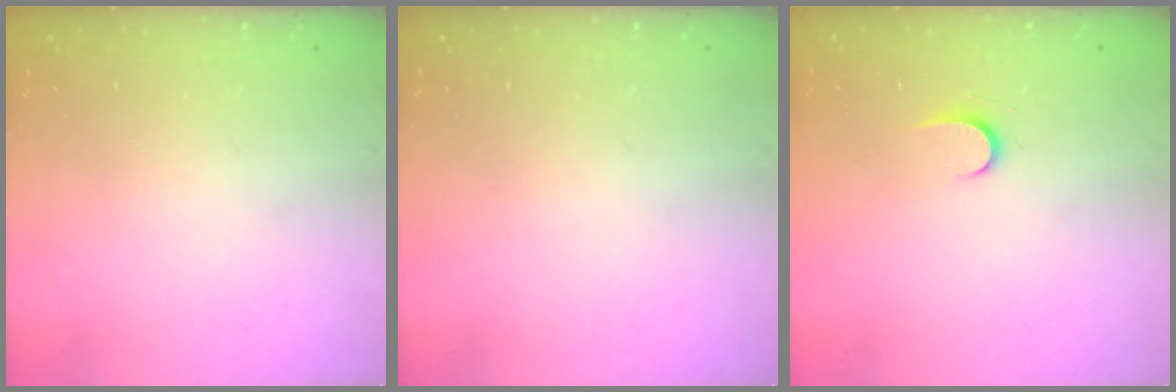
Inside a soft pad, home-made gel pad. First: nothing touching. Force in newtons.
{"total": 0.0}
{"total": 4.9, "press": 4.8, "slide": 0.5}